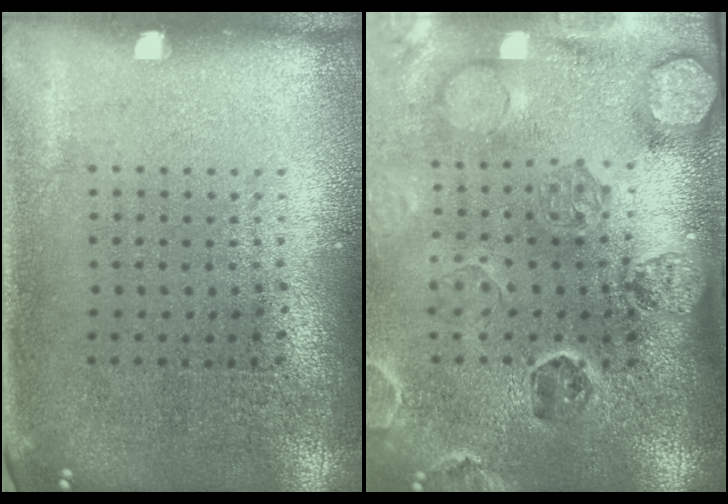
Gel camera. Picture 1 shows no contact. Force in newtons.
{"total": 2.8, "press": 2.7, "slide": 0.7}